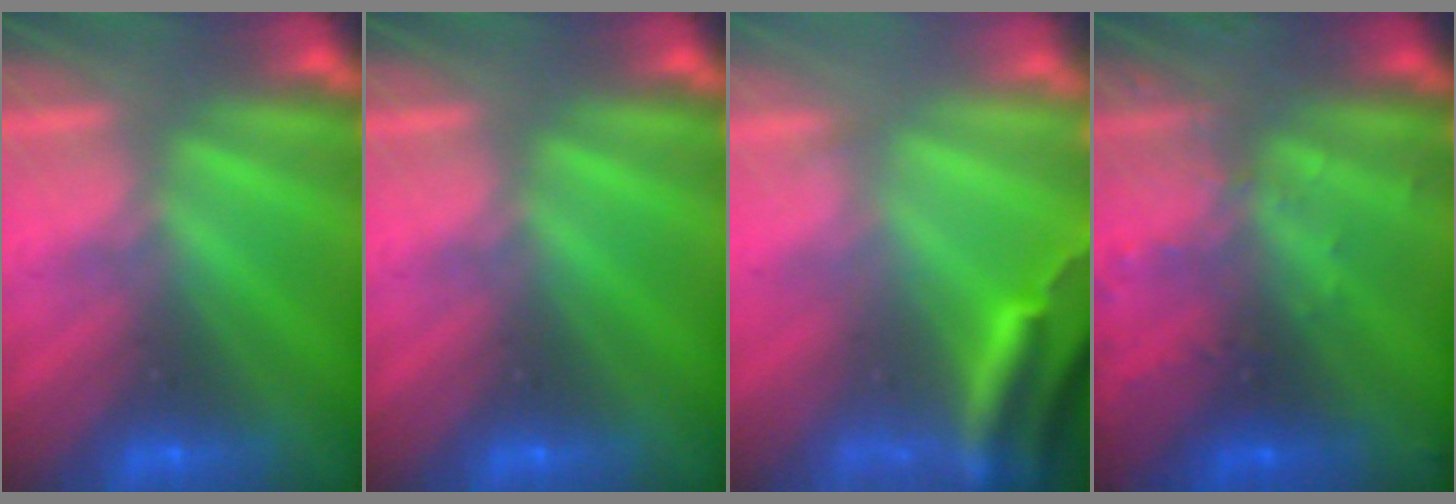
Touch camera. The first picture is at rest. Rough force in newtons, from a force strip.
{"total": 0.0}
{"total": 3.7}
{"total": 3.0}